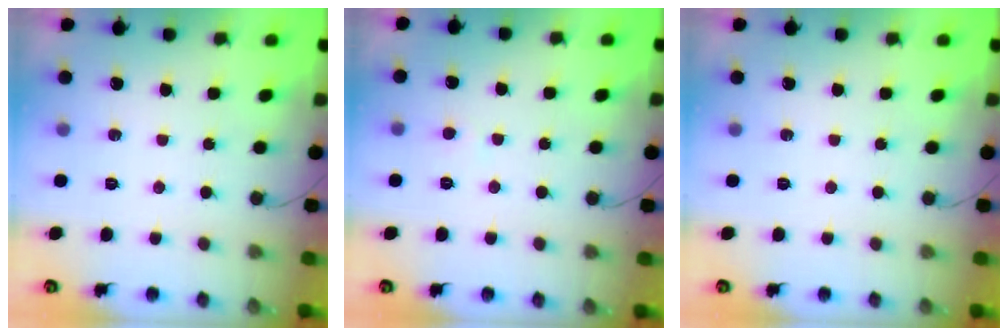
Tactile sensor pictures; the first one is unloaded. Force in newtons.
{"total": 1.8, "press": 1.8, "slide": 0.2}
{"total": 0.0}